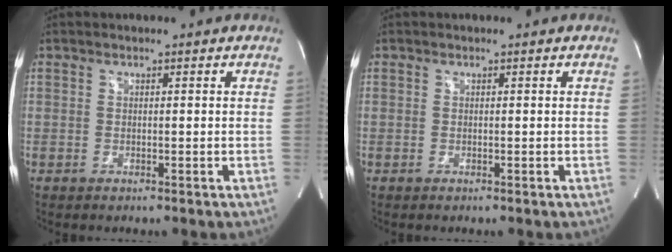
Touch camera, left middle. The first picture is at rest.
{"total": 0.0}